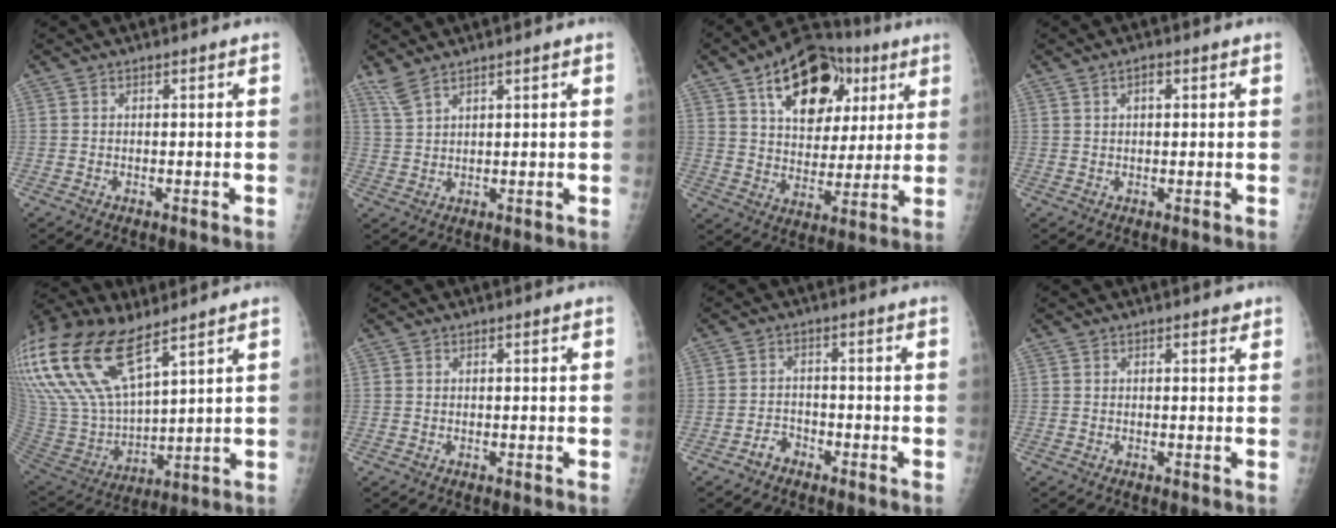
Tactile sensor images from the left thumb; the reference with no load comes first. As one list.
[{"total": 3.3, "force": [2.7, 0.5, 1.8], "torque": [-0.043, -0.005, 0.067]}, {"total": 20.5, "force": [9.0, 12.6, 13.4], "torque": [-0.160, -0.008, 0.141]}, {"total": 1.7, "force": [0.6, 0.9, 1.3], "torque": [-0.015, 0.002, 0.011]}, {"total": 25.9, "force": [15.2, 11.1, 17.7], "torque": [-0.399, -0.020, 0.296]}, {"total": 0.0}, {"total": 3.0, "force": [-2.2, 1.9, 0.6], "torque": [0.000, 0.019, -0.039]}, {"total": 0.7, "force": [0.5, 0.4, 0.3], "torque": [0.001, -0.003, 0.002]}]